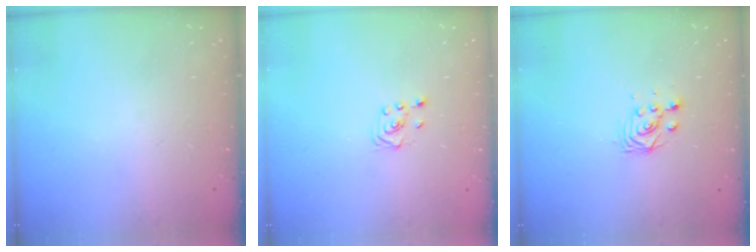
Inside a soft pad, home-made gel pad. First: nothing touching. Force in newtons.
{"total": 1.9, "press": 1.8, "slide": 0.6}
{"total": 2.8, "press": 2.5, "slide": 1.3}